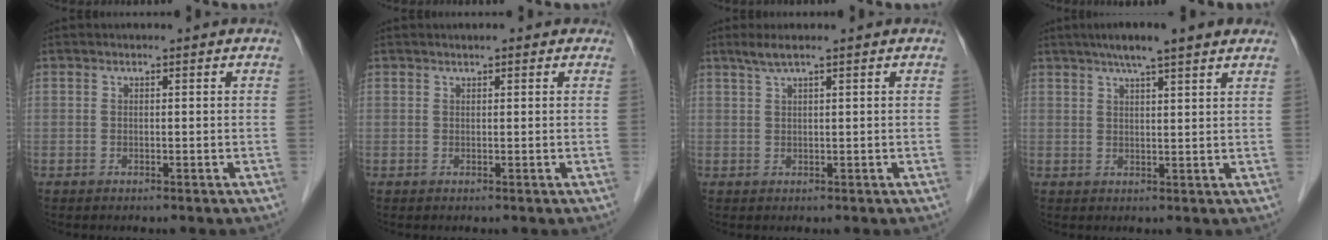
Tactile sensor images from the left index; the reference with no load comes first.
{"total": 1.6, "force": [1.2, 0.6, 0.8], "torque": [-0.011, 0.011, 0.013]}
{"total": 2.4, "force": [1.7, -0.2, 1.6], "torque": [-0.044, 0.012, 0.040]}
{"total": 8.6, "force": [6.5, 0.6, 5.6], "torque": [-0.084, 0.031, 0.092]}